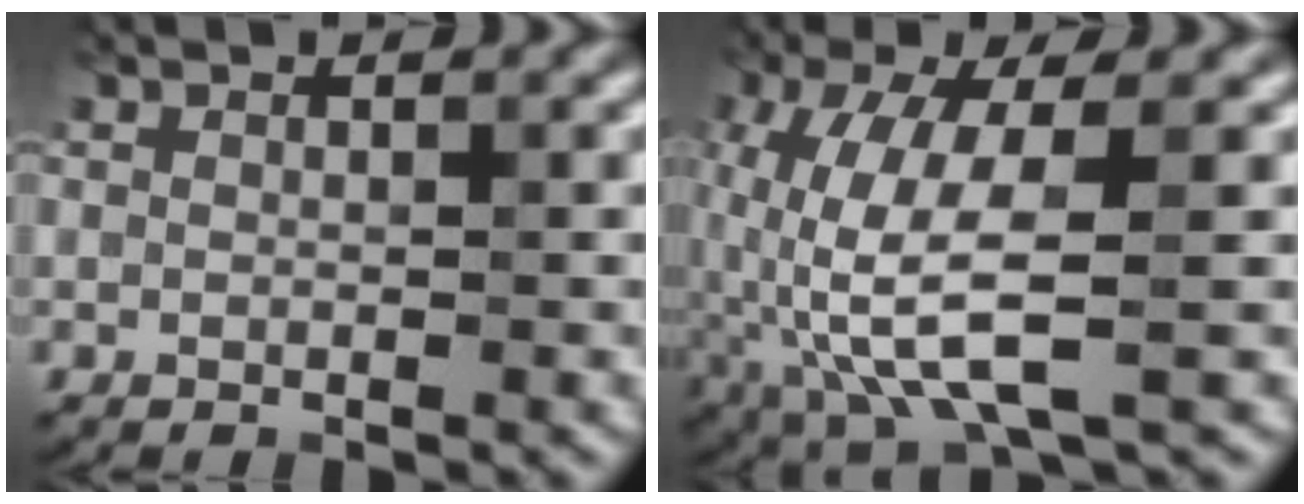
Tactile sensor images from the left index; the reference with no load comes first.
{"total": 8.0, "force": [-1.7, 2.6, 7.4], "torque": [-0.172, -0.004, -0.034]}